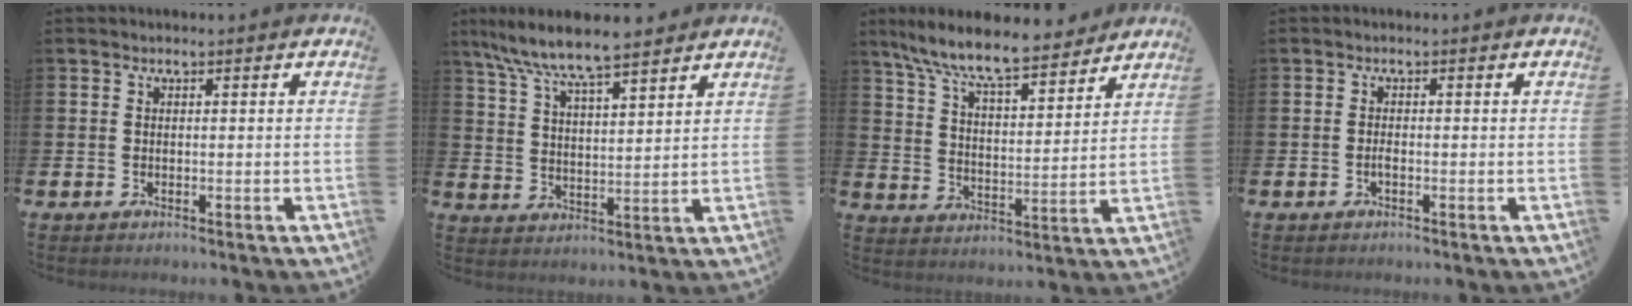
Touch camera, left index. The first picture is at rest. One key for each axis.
{"total": 7.9, "fx": 7.2, "fy": 0.9, "fz": 2.9, "tx": -0.082, "ty": -0.036, "tz": 0.130}
{"total": 9.5, "fx": 8.6, "fy": 1.5, "fz": 3.7, "tx": -0.097, "ty": -0.055, "tz": 0.150}
{"total": 0.7, "fx": -0.4, "fy": 0.1, "fz": 0.6, "tx": -0.006, "ty": -0.006, "tz": -0.008}